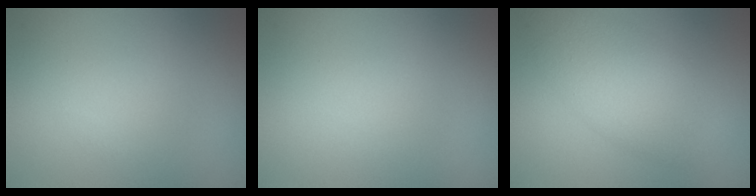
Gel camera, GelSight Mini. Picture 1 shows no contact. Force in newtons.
{"total": 0.0}
{"total": 5.6, "press": 5.6, "slide": 0.1}